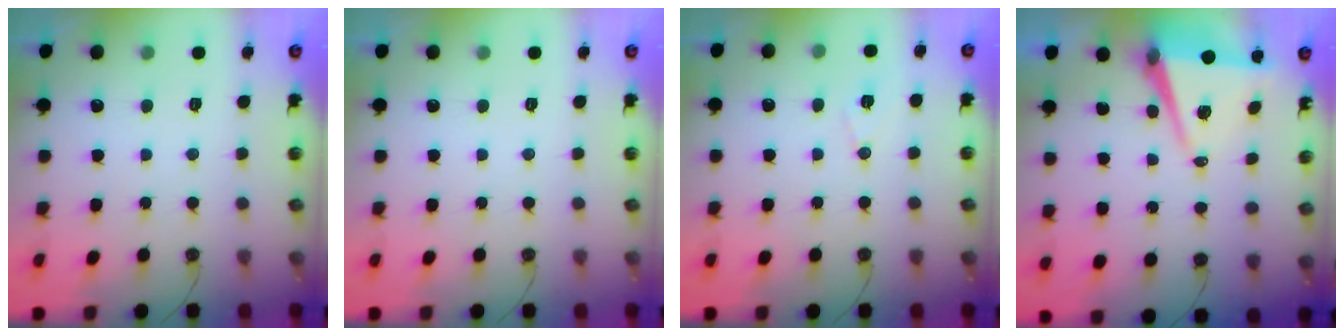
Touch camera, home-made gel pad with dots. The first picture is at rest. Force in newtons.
{"total": 0.0}
{"total": 7.0, "press": 5.4, "slide": 4.5}
{"total": 7.5, "press": 6.2, "slide": 4.2}